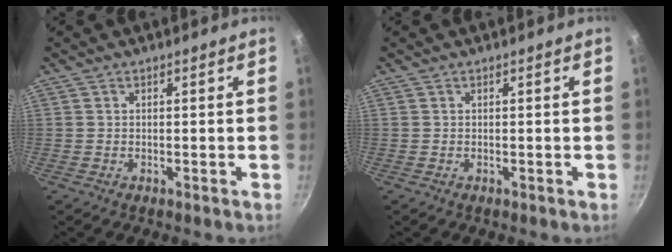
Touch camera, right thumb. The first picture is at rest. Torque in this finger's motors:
{"motor_torque": [0.00, 0.00, 0.00, 0.00, 0.00]}